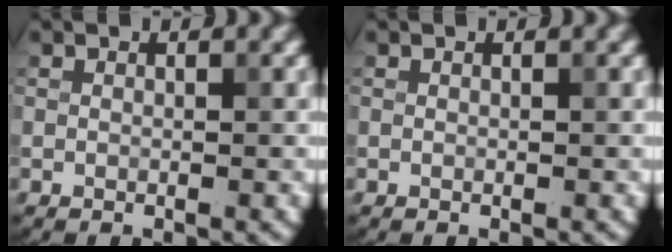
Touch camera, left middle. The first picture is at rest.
{"total": 0.0}